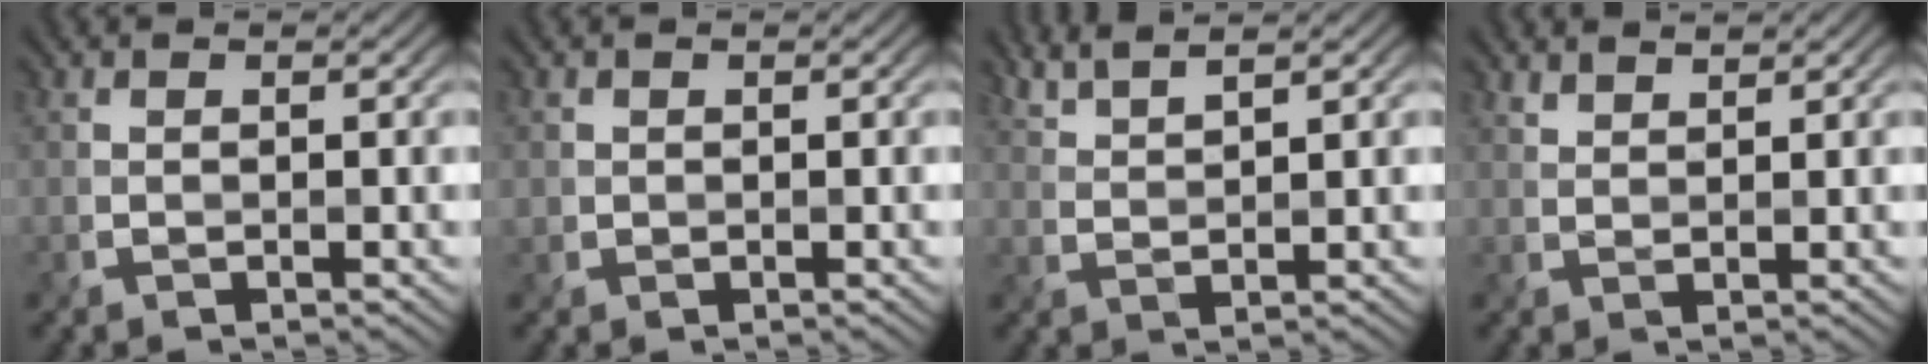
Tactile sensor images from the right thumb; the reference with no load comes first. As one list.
[{"total": 0.9, "force": [0.3, 0.9, 0.0], "torque": [-0.003, -0.003, 0.006]}, {"total": 3.3, "force": [2.8, 0.3, 1.7], "torque": [-0.029, 0.004, 0.059]}, {"total": 1.9, "force": [1.8, 0.3, 0.5], "torque": [-0.015, -0.002, 0.039]}]